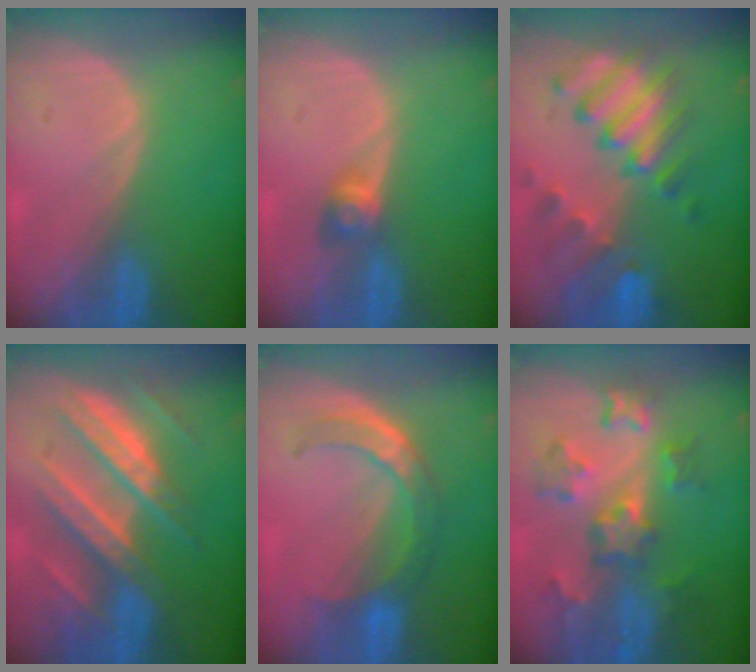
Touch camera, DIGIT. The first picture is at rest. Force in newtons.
{"total": 2.9, "press": 2.5, "slide": 1.4}
{"total": 10.1, "press": 8.8, "slide": 4.8}
{"total": 10.2, "press": 10.2, "slide": 1.0}
{"total": 6.7, "press": 6.2, "slide": 2.5}
{"total": 8.6, "press": 7.8, "slide": 3.8}